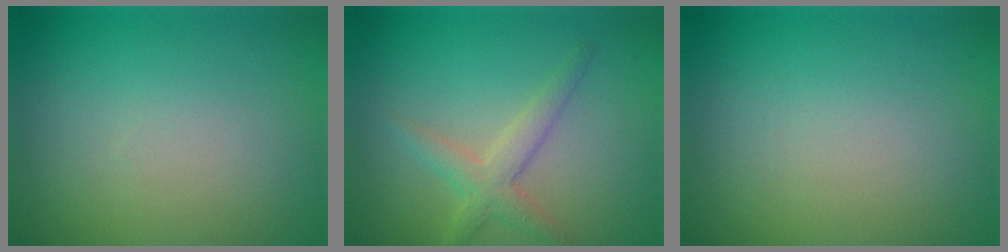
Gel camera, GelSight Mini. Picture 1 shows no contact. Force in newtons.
{"total": 2.5, "press": 2.5, "slide": 0.2}
{"total": 0.0}